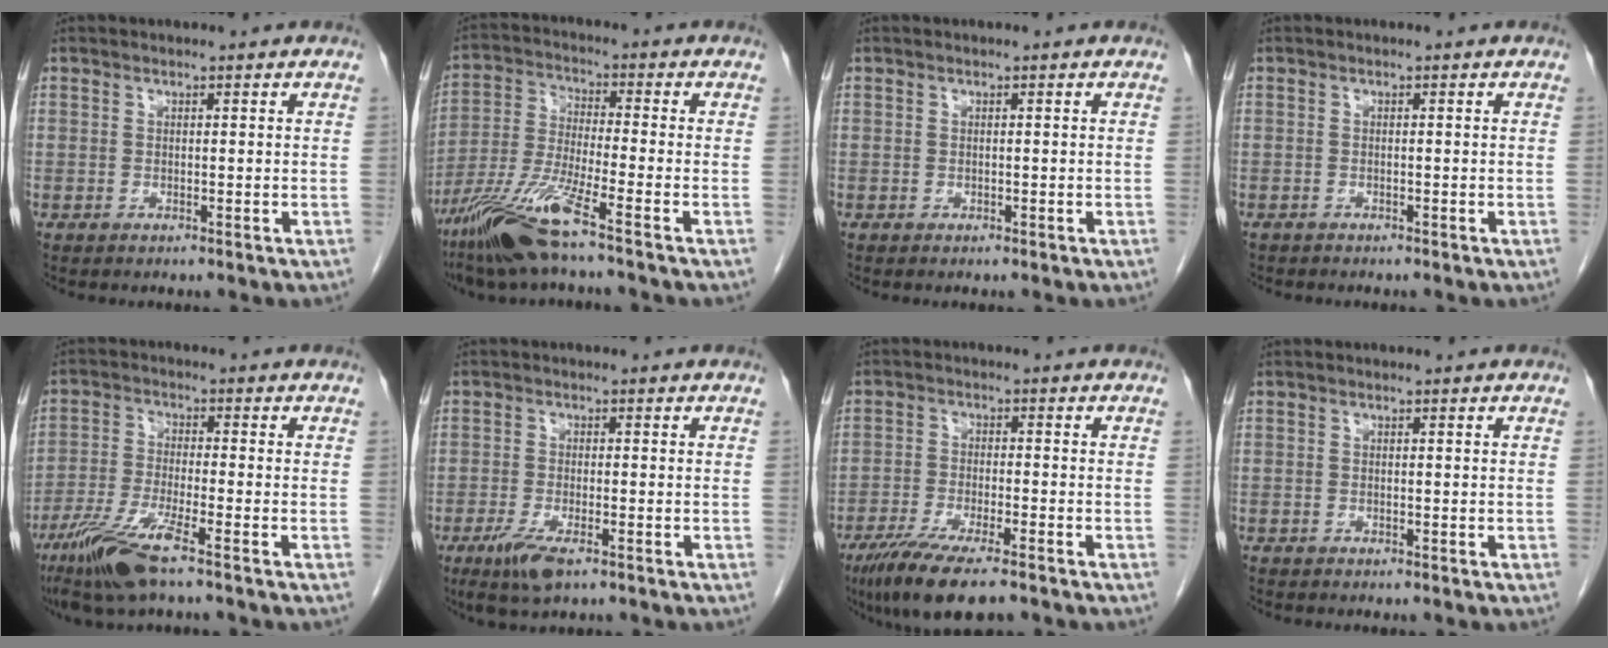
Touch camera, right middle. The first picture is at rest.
{"total": 10.5, "force": [-7.1, -0.3, 7.7], "torque": [-0.166, -0.030, -0.142]}
{"total": 0.0}
{"total": 0.8, "force": [-0.7, 0.3, 0.1], "torque": [-0.011, 0.000, -0.013]}
{"total": 8.9, "force": [-5.9, 0.3, 6.7], "torque": [-0.144, -0.025, -0.115]}
{"total": 5.3, "force": [-3.2, 1.2, 4.0], "torque": [-0.086, -0.013, -0.056]}
{"total": 10.3, "force": [-7.5, 1.5, 6.9], "torque": [-0.115, -0.023, -0.122]}
{"total": 0.7, "force": [-0.7, 0.2, 0.1], "torque": [-0.009, -0.001, -0.015]}